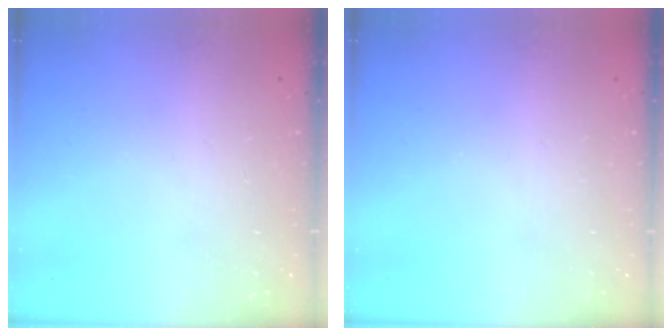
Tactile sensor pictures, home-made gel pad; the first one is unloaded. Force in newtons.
{"total": 0.0}